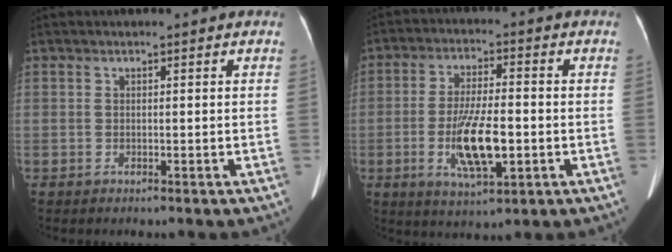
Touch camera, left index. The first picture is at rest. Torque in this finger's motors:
{"motor_torque": [0.93, 0.26, 0.25, 0.21]}